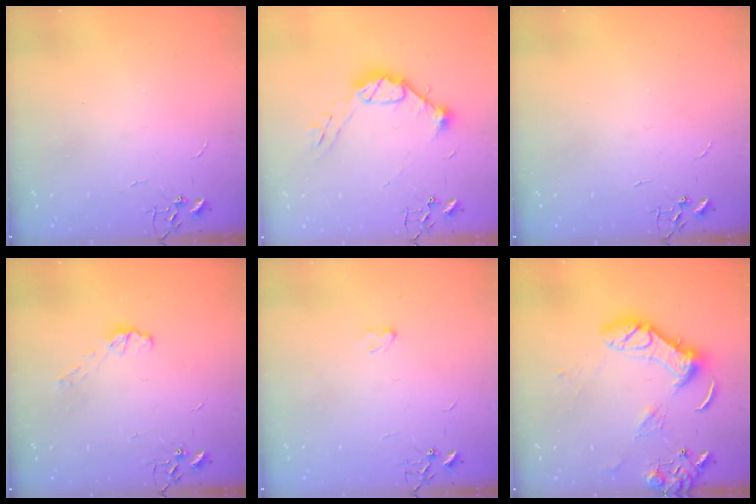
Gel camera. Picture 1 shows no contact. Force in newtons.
{"total": 11.7, "press": 11.7, "slide": 0.4}
{"total": 0.0}
{"total": 5.4, "press": 5.4, "slide": 0.4}
{"total": 2.9, "press": 2.9, "slide": 0.4}
{"total": 15.2, "press": 15.1, "slide": 2.4}